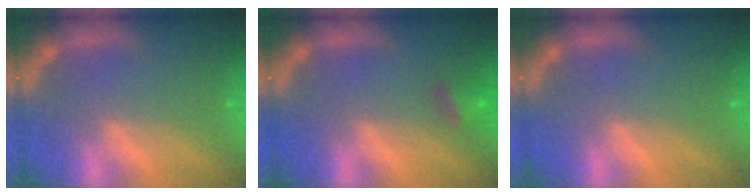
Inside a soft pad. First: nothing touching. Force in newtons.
{"total": 2.4}
{"total": 0.0}